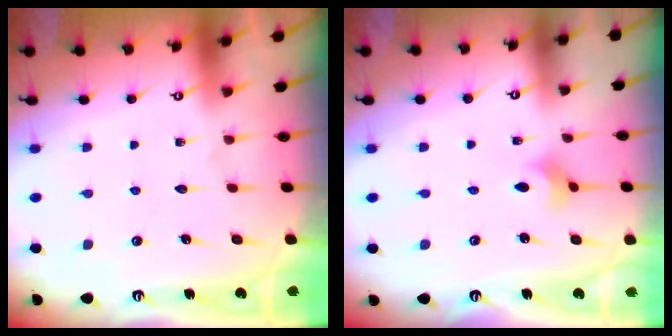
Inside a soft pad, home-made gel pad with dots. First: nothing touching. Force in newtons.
{"total": 2.9, "press": 2.8, "slide": 0.6}